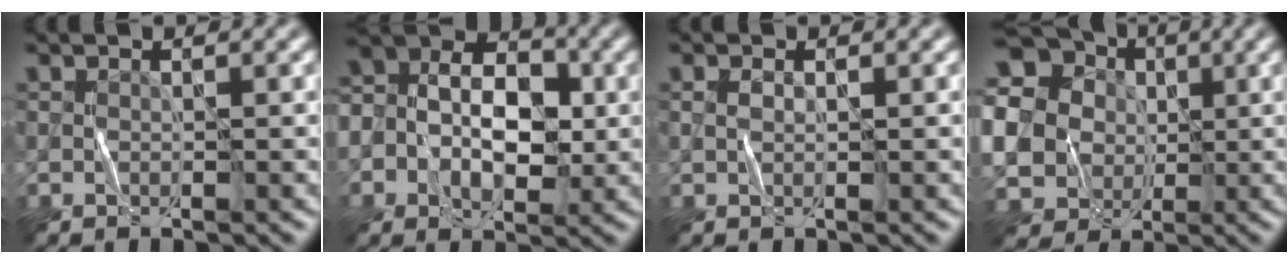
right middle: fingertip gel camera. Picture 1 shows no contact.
{"total": 8.7, "force": [0.4, 6.1, 6.1], "torque": [-0.089, 0.022, -0.012]}
{"total": 0.7, "force": [0.1, 0.3, 0.7], "torque": [-0.019, 0.002, 0.002]}
{"total": 21.0, "force": [2.1, 19.4, 7.7], "torque": [-0.215, 0.005, -0.003]}